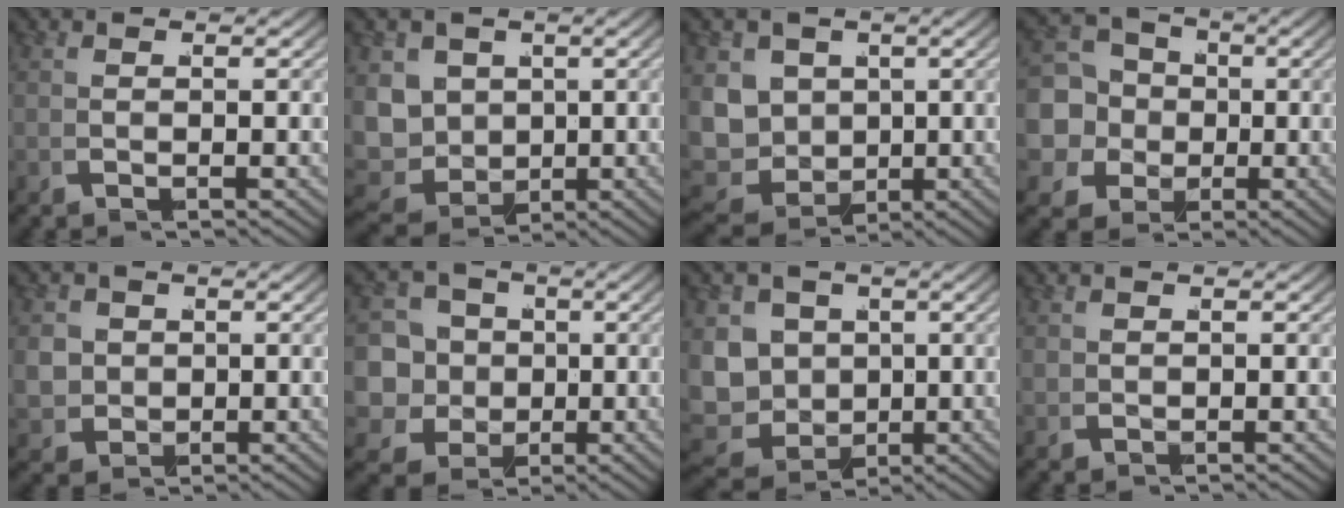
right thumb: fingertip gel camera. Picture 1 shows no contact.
{"total": 10.0, "force": [-2.1, 8.4, 4.9], "torque": [-0.138, -0.065, -0.023]}
{"total": 11.0, "force": [-2.3, 9.4, 5.3], "torque": [-0.145, -0.062, -0.031]}
{"total": 11.5, "force": [-1.8, 10.2, 5.2], "torque": [-0.112, -0.042, -0.037]}
{"total": 5.6, "force": [-0.1, 4.9, 2.6], "torque": [-0.078, -0.037, 0.009]}
{"total": 11.6, "force": [-2.5, 10.1, 5.3], "torque": [-0.119, -0.048, -0.049]}
{"total": 11.9, "force": [-2.6, 10.2, 5.6], "torque": [-0.148, -0.058, -0.040]}
{"total": 0.6, "force": [0.4, 0.4, 0.2], "torque": [-0.006, -0.003, 0.011]}